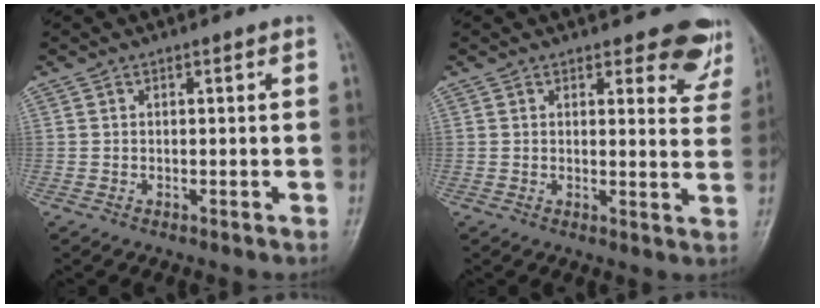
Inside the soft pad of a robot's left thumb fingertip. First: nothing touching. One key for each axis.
{"total": 7.7, "fx": 6.3, "fy": 3.1, "fz": 2.9, "tx": 0.004, "ty": -0.041, "tz": 0.054}